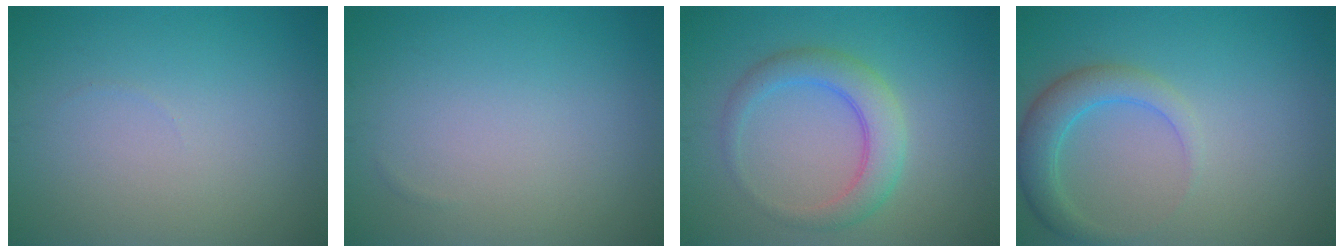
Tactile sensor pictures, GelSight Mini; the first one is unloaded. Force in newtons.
{"total": 0.0}
{"total": 3.9, "press": 3.9, "slide": 0.0}
{"total": 3.4, "press": 3.4, "slide": 0.3}